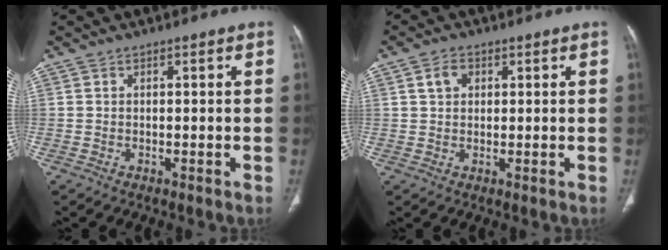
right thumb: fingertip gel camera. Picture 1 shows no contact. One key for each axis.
{"total": 3.3, "fx": 1.2, "fy": 2.5, "fz": 1.8, "tx": -0.025, "ty": 0.003, "tz": 0.025}